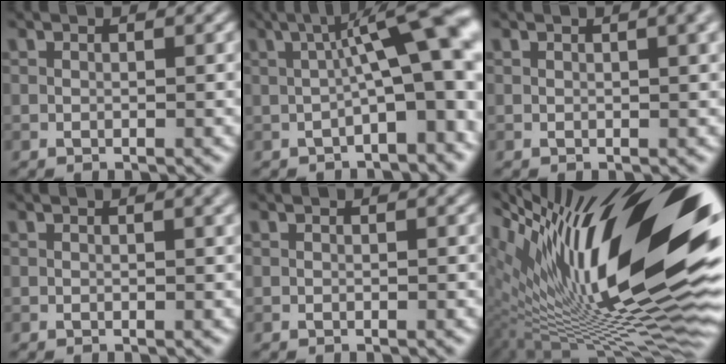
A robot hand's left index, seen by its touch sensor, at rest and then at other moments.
{"total": 8.4, "force": [0.6, 1.8, 8.2], "torque": [-0.111, 0.024, 0.014]}
{"total": 3.6, "force": [1.5, 1.5, 2.9], "torque": [-0.012, 0.019, 0.004]}
{"total": 1.7, "force": [0.8, 0.6, 1.4], "torque": [-0.013, 0.004, 0.007]}
{"total": 0.0}
{"total": 19.9, "force": [5.8, 6.7, 17.8], "torque": [-0.295, 0.028, 0.102]}